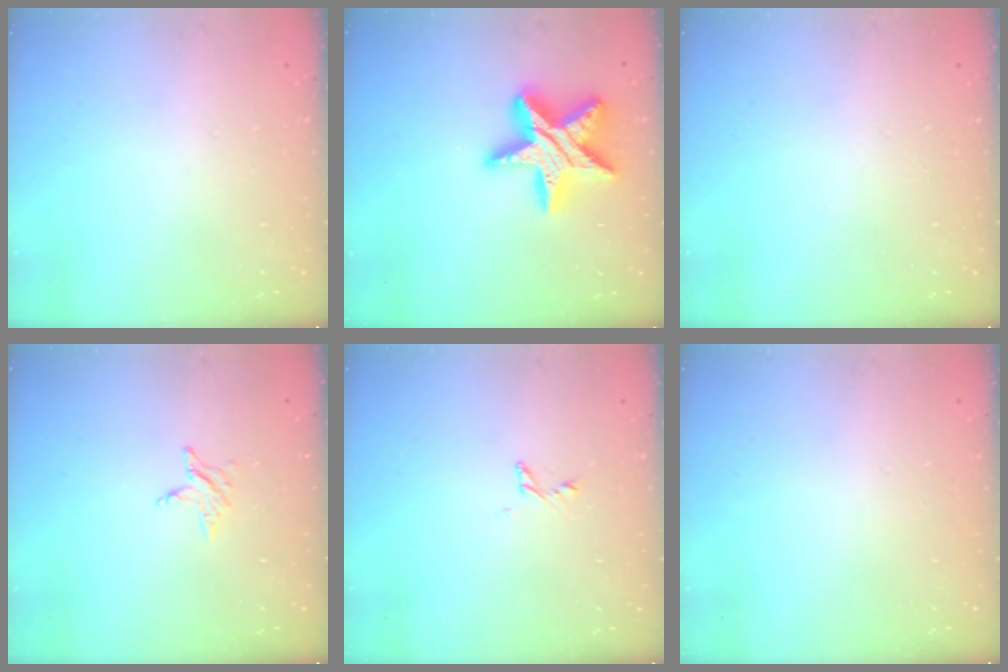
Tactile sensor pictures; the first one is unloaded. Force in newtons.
{"total": 18.9, "press": 18.8, "slide": 1.5}
{"total": 0.0}
{"total": 2.9, "press": 2.9, "slide": 0.3}
{"total": 3.7, "press": 3.7, "slide": 0.3}
{"total": 0.0}